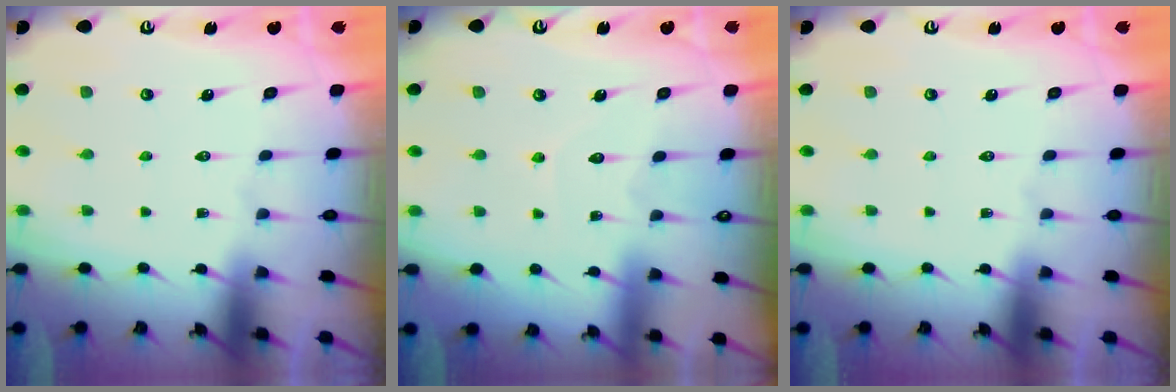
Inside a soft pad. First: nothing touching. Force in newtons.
{"total": 4.3, "press": 4.3, "slide": 0.4}
{"total": 0.0}